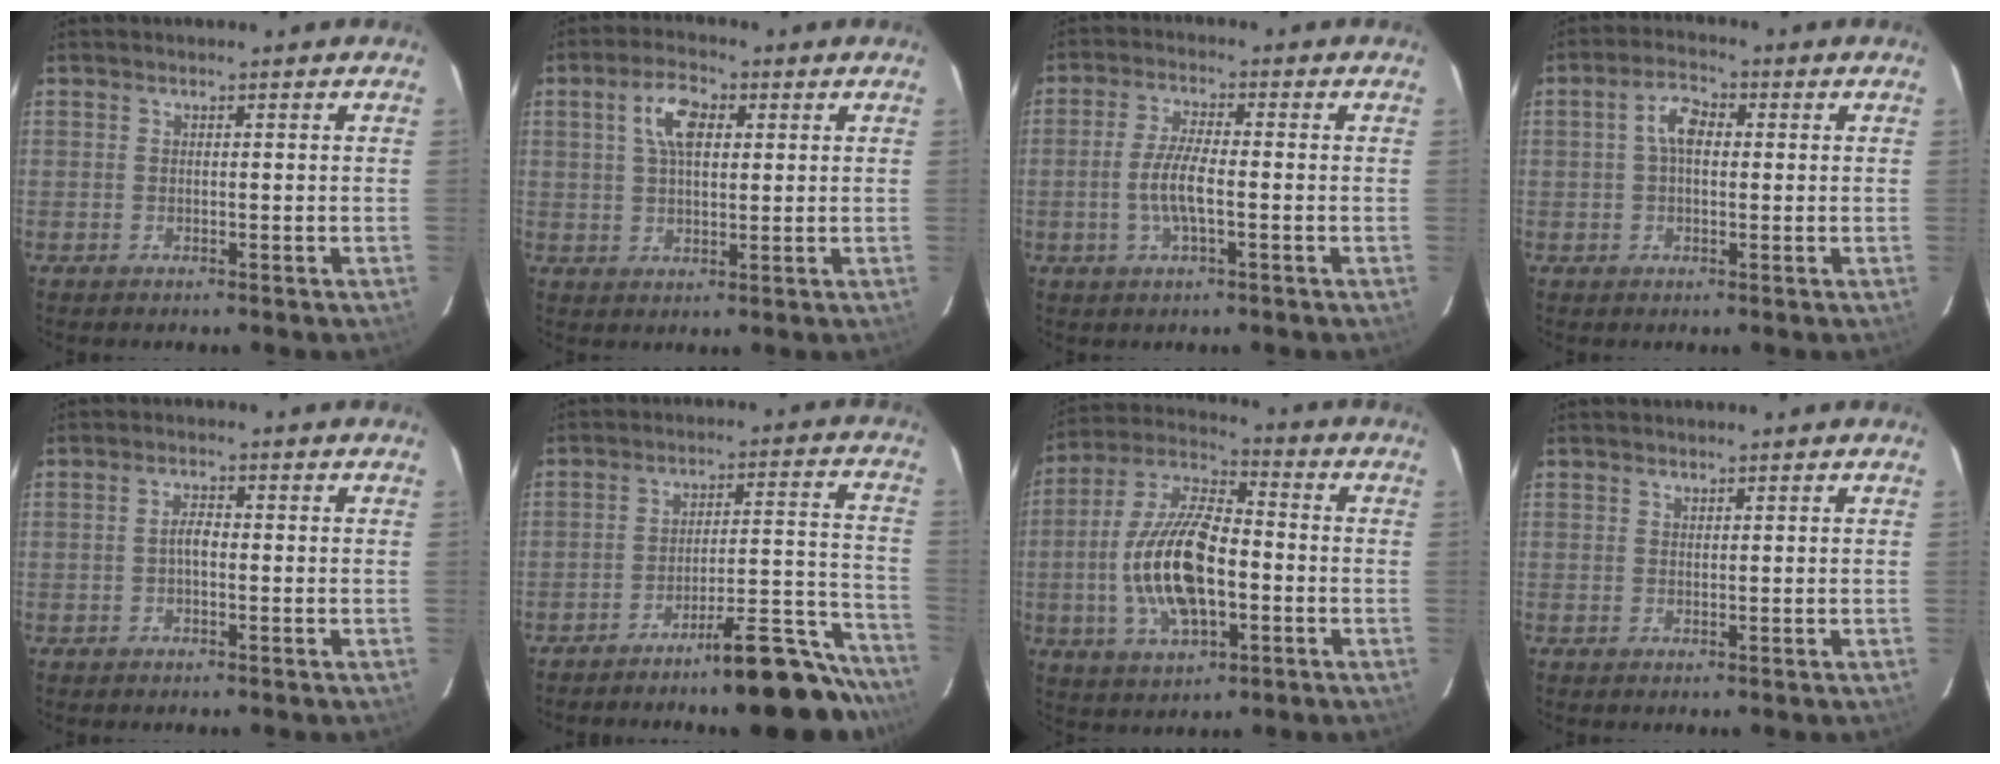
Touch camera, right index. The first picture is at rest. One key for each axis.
{"total": 6.8, "fx": 2.2, "fy": 3.4, "fz": 5.5, "tx": -0.100, "ty": 0.016, "tz": 0.040}
{"total": 6.3, "fx": -1.4, "fy": 1.4, "fz": 6.0, "tx": -0.122, "ty": 0.000, "tz": -0.028}
{"total": 5.0, "fx": 0.6, "fy": 2.8, "fz": 4.0, "tx": -0.077, "ty": 0.017, "tz": 0.011}
{"total": 2.0, "fx": -0.4, "fy": 0.9, "fz": 1.7, "tx": -0.035, "ty": 0.008, "tz": -0.009}
{"total": 17.1, "fx": -15.5, "fy": 1.5, "fz": 6.9, "tx": -0.076, "ty": 0.031, "tz": -0.218}
{"total": 17.2, "fx": -3.1, "fy": 7.6, "fz": 15.1, "tx": -0.312, "ty": 0.003, "tz": -0.056}
{"total": 0.6, "fx": 0.5, "fy": 0.3, "fz": 0.0, "tx": -0.001, "ty": 0.001, "tz": 0.010}